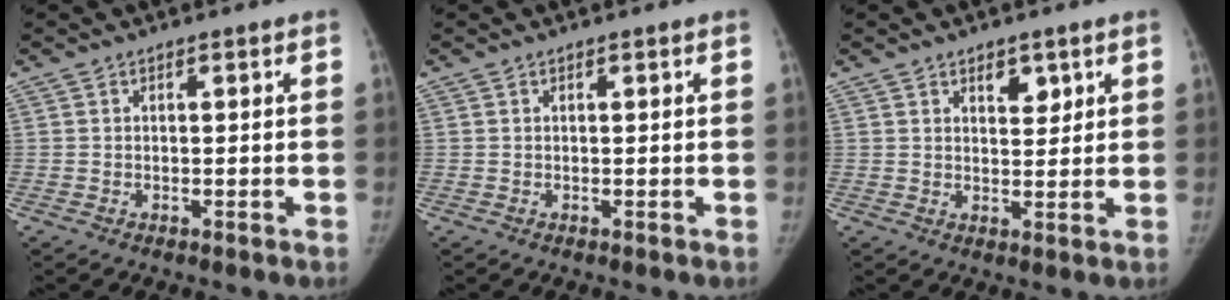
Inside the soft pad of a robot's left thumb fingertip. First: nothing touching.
{"total": 0.0}
{"total": 3.4, "force": [2.0, 1.9, 1.9], "torque": [-0.006, -0.015, 0.033]}